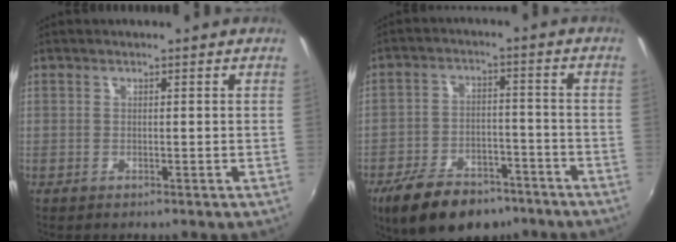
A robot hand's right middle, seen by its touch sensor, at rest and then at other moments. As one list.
[{"total": 14.6, "force": [-10.2, 7.3, 7.5], "torque": [-0.162, -0.010, -0.155]}]